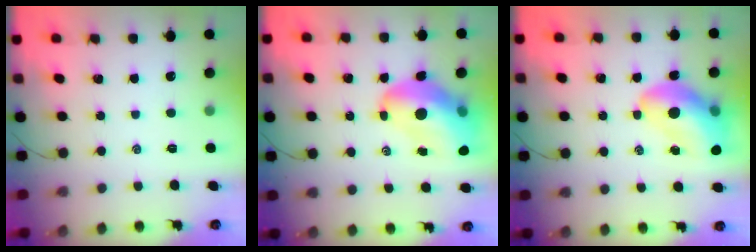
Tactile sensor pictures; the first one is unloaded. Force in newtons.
{"total": 16.7, "press": 16.1, "slide": 4.6}
{"total": 14.5, "press": 13.9, "slide": 4.1}